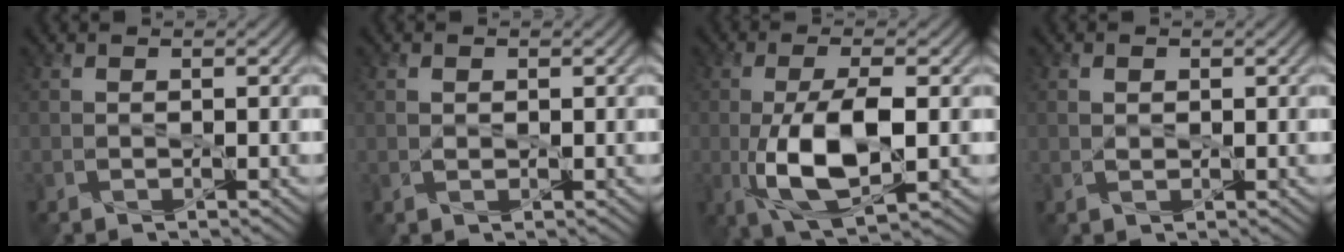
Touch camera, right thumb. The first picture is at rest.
{"total": 0.8, "force": [0.2, 0.6, 0.5], "torque": [-0.012, -0.002, 0.005]}
{"total": 9.8, "force": [-1.7, 3.7, 8.9], "torque": [-0.178, -0.008, -0.026]}
{"total": 1.2, "force": [0.3, 0.9, 0.7], "torque": [-0.015, -0.002, 0.008]}